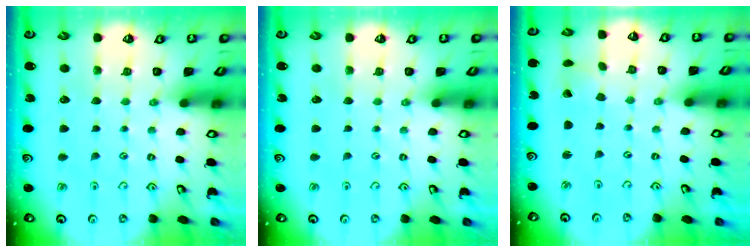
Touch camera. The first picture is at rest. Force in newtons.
{"total": 0.0}
{"total": 0.0}